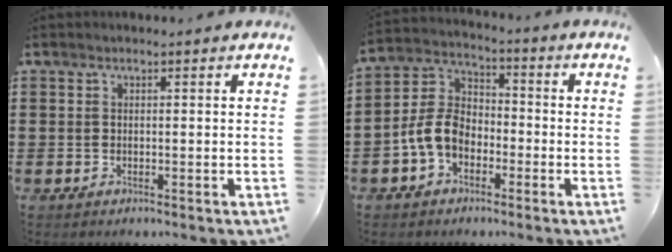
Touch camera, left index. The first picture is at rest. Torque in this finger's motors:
{"motor_torque": [1.23, 0.91, 0.71, 0.11]}